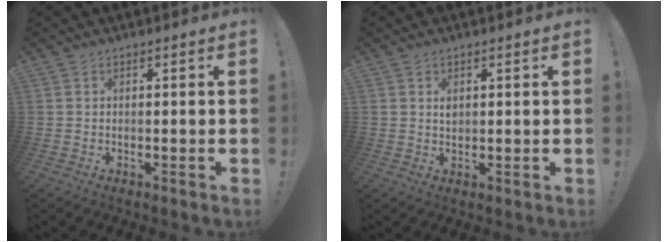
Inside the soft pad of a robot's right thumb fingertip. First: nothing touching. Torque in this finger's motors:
{"motor_torque": [0.03, 0.03, 0.29, -0.40, 0.04]}